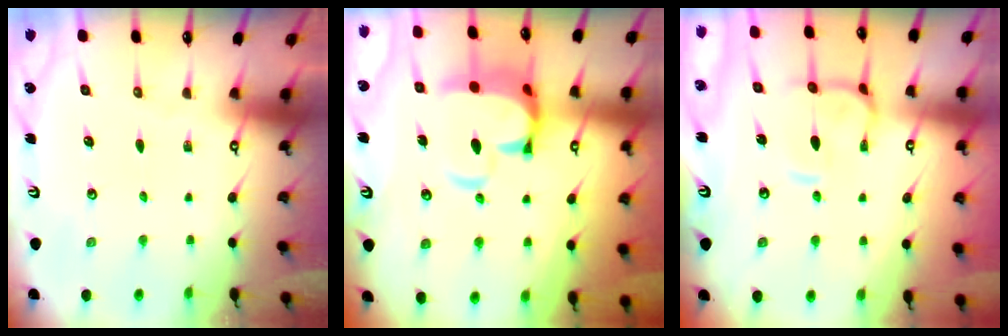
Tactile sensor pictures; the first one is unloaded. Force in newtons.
{"total": 6.5, "press": 6.2, "slide": 2.0}
{"total": 4.9, "press": 4.7, "slide": 1.2}